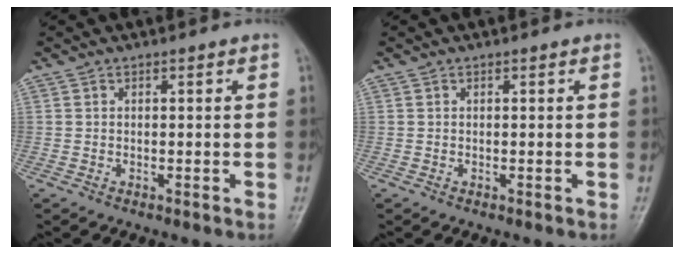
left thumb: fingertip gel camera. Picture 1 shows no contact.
{"total": 0.0}